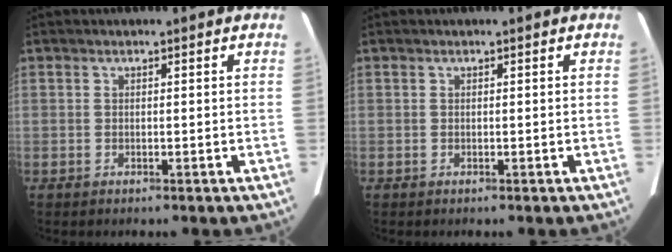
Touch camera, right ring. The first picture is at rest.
{"total": 0.0}